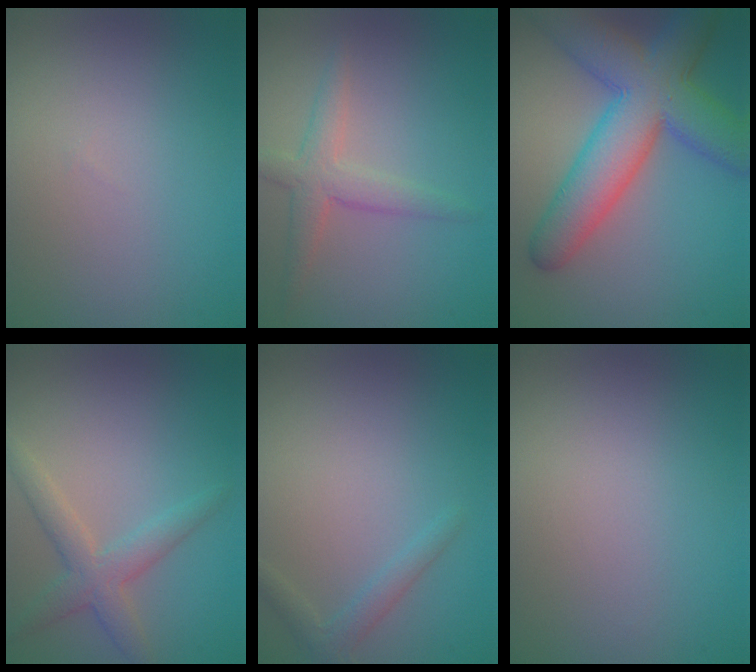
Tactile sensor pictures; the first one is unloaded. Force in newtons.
{"total": 2.9, "press": 2.9, "slide": 0.2}
{"total": 9.5, "press": 9.5, "slide": 0.3}
{"total": 3.1, "press": 3.1, "slide": 0.0}
{"total": 1.6, "press": 1.6, "slide": 0.1}
{"total": 0.0}